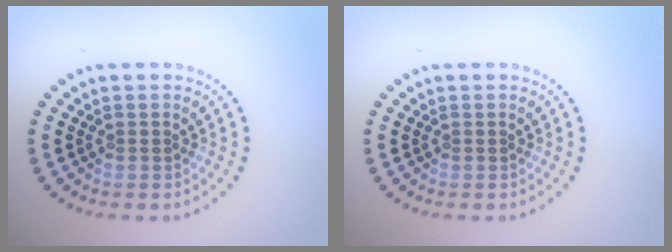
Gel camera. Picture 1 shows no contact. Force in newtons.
{"total": 0.0}